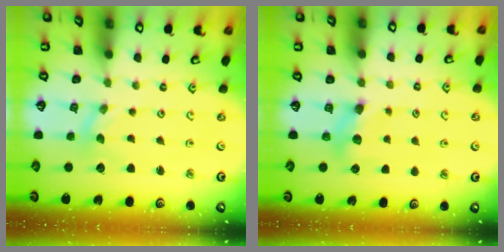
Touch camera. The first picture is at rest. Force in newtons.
{"total": 5.8, "press": 5.8, "slide": 0.1}